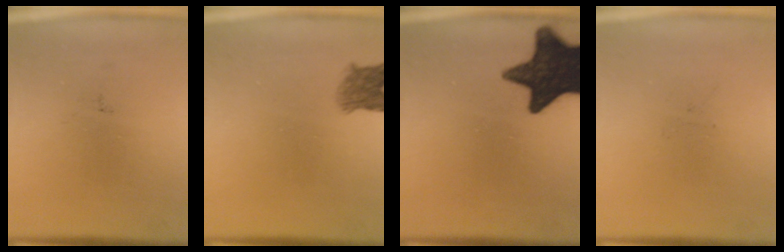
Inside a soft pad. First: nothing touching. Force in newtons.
{"total": 3.3}
{"total": 16.3}
{"total": 0.0}